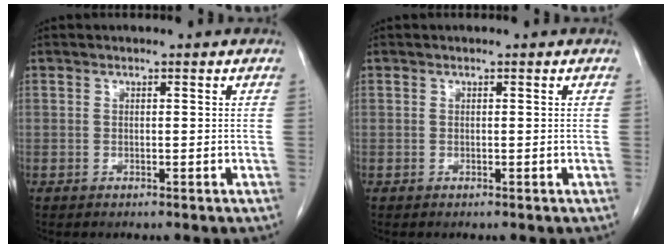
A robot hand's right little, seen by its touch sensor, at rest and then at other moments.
{"total": 0.0}